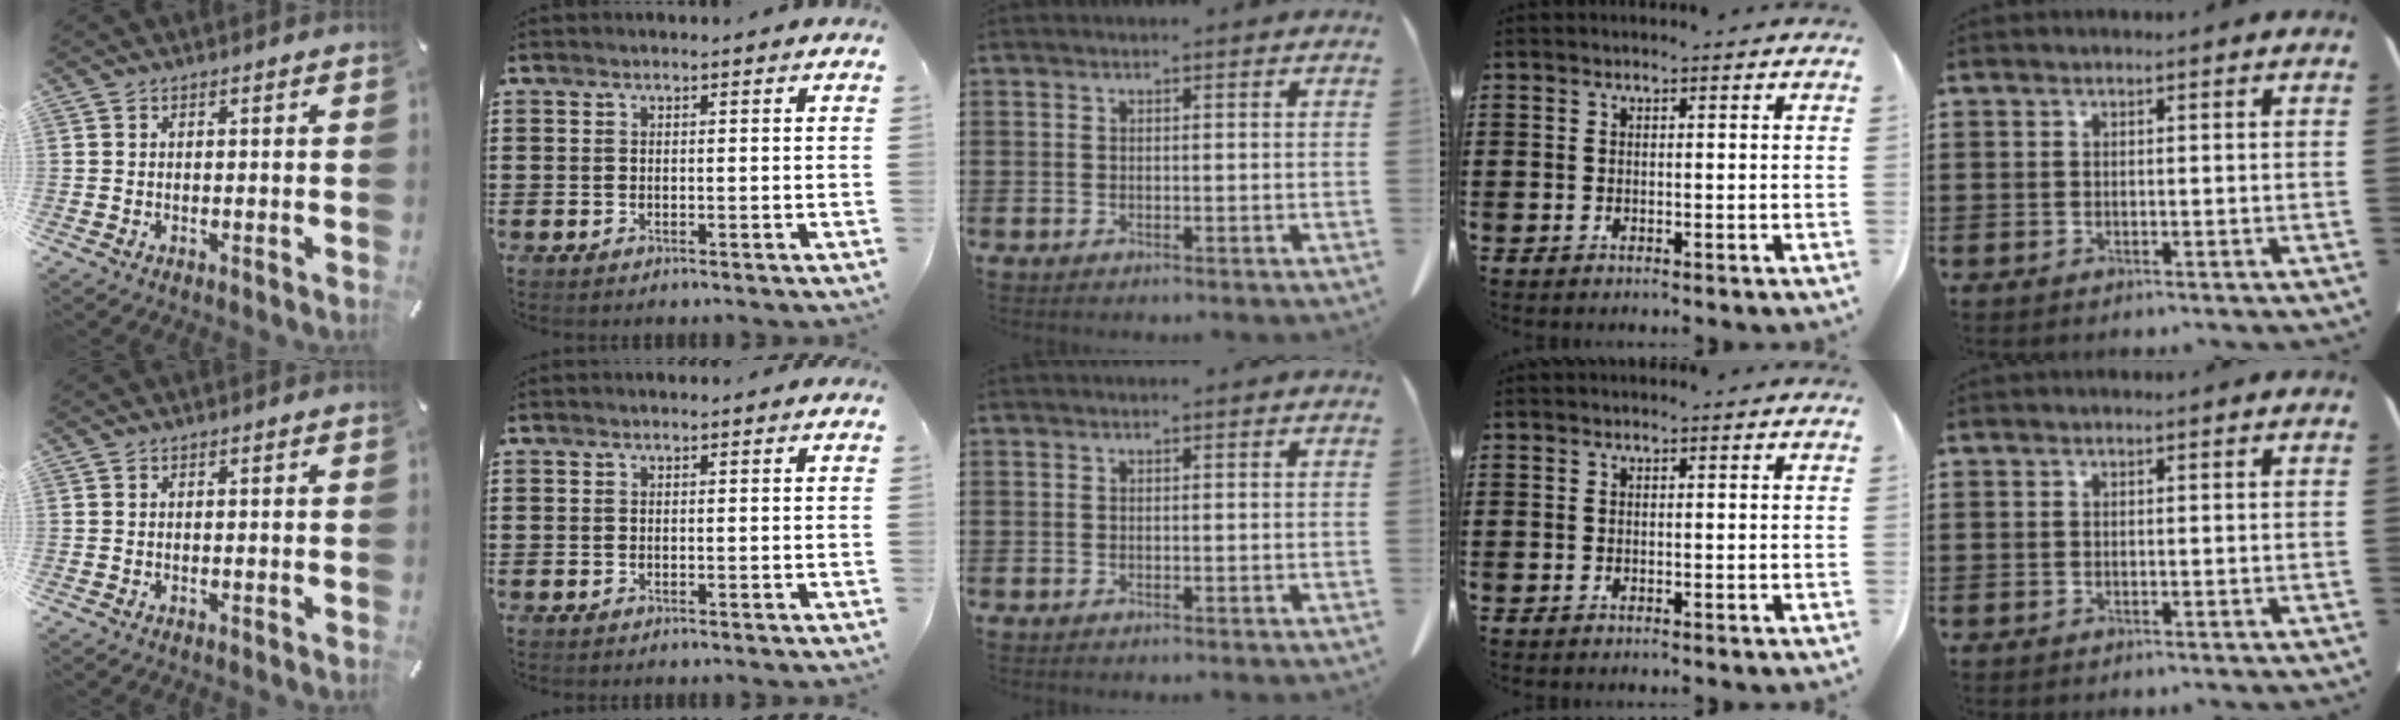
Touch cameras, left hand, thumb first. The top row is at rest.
{}